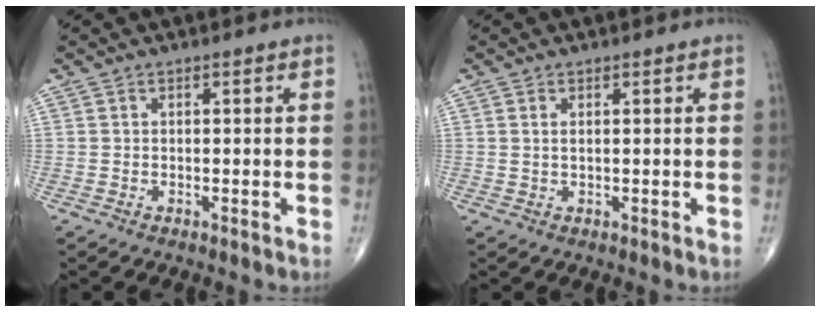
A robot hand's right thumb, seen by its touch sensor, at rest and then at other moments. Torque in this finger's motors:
{"motor_torque": [-0.42, 0.31, -0.33, -0.23, 0.05]}